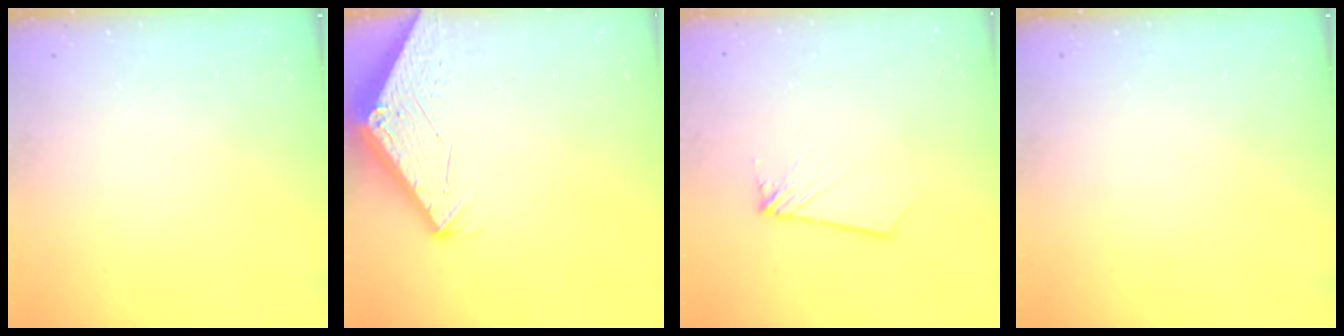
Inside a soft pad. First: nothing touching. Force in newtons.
{"total": 2.7, "press": 2.7, "slide": 0.1}
{"total": 1.9, "press": 1.9, "slide": 0.1}
{"total": 0.0}